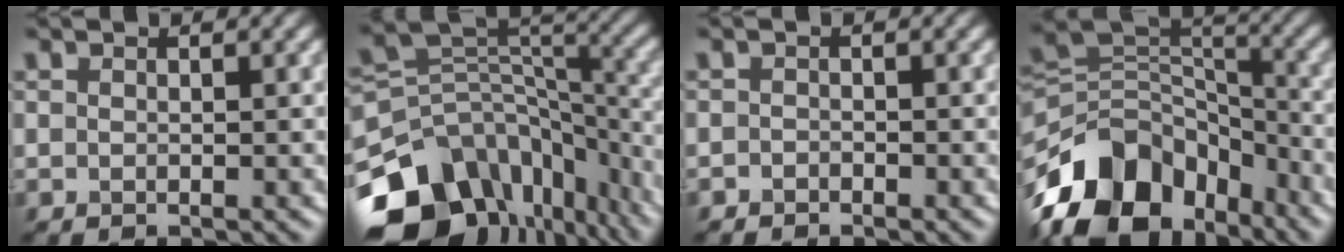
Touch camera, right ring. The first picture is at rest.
{"total": 15.1, "force": [-8.1, 10.2, 7.6], "torque": [-0.183, 0.007, -0.106]}
{"total": 0.7, "force": [-0.7, 0.3, -0.1], "torque": [0.004, -0.002, -0.013]}
{"total": 13.6, "force": [-8.6, 8.4, 6.5], "torque": [-0.134, 0.019, -0.158]}